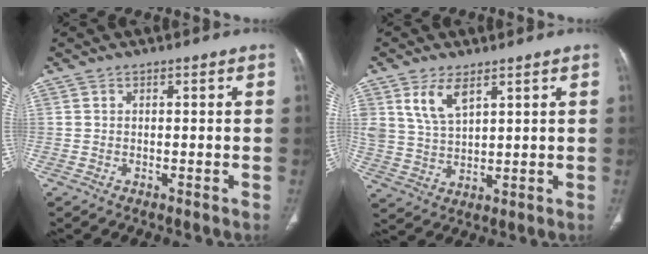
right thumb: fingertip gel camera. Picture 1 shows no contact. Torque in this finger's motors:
{"motor_torque": [0.02, 0.02, 0.51, 0.36, 0.09]}